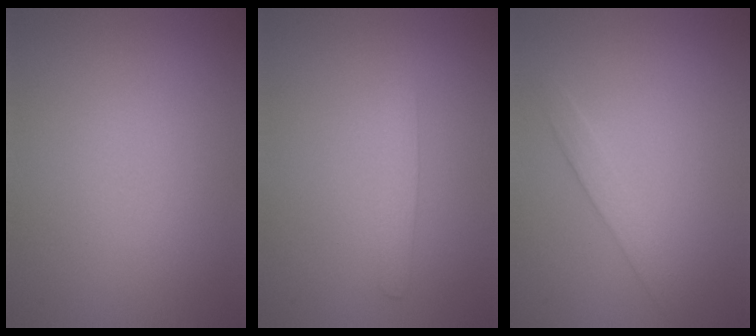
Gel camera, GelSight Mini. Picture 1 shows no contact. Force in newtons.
{"total": 1.4, "press": 1.4, "slide": 0.0}
{"total": 1.7, "press": 1.7, "slide": 0.1}